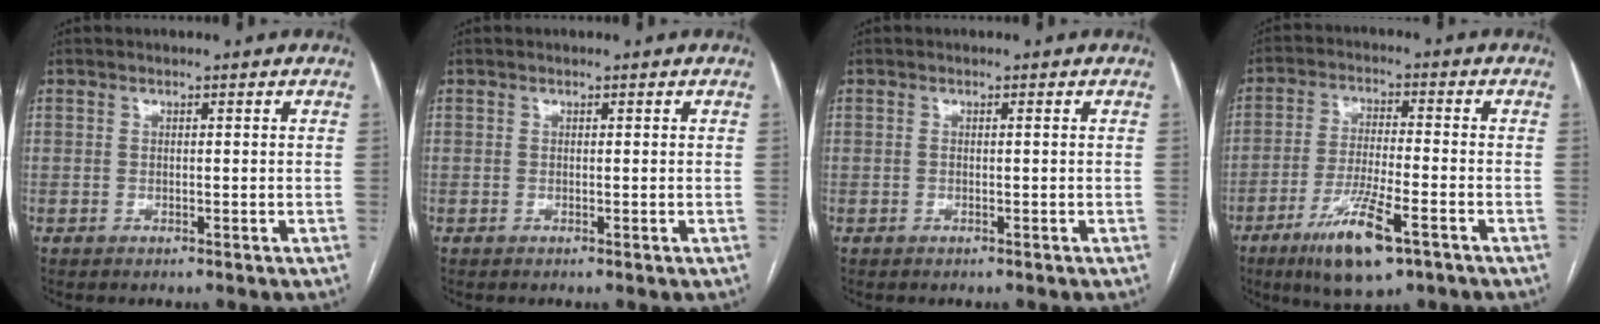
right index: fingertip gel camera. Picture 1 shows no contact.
{"total": 0.0}
{"total": 0.0}
{"total": 7.2, "force": [-4.2, 1.2, 5.8], "torque": [-0.110, -0.017, -0.068]}